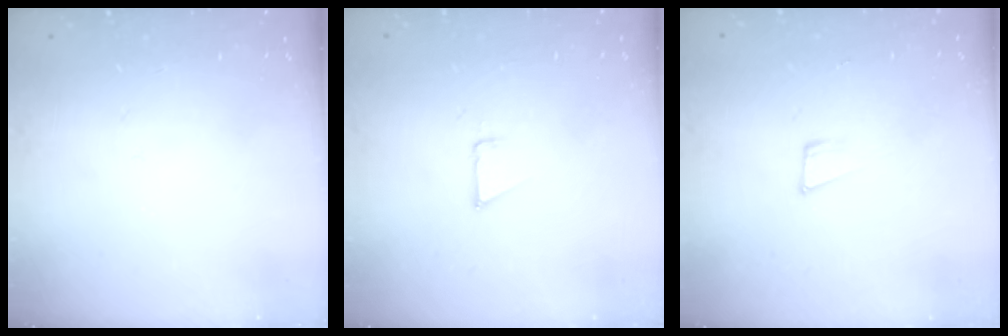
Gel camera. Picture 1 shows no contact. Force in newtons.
{"total": 0.9, "press": 0.9, "slide": 0.1}
{"total": 6.1, "press": 5.4, "slide": 2.8}